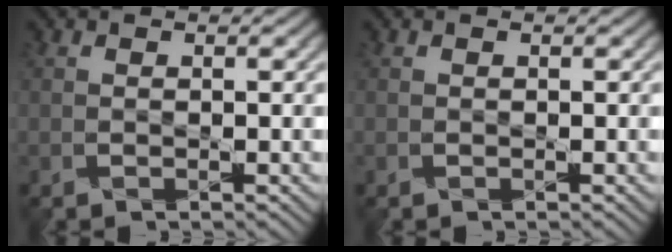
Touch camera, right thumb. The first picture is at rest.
{"total": 0.0}